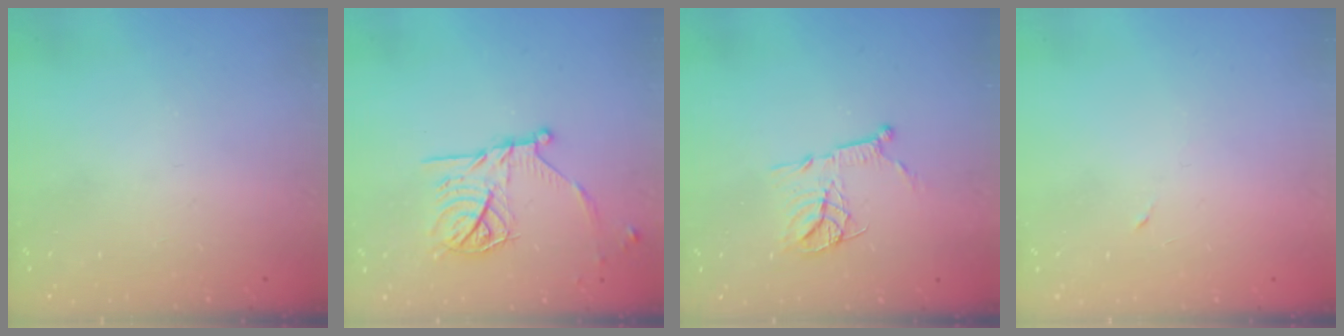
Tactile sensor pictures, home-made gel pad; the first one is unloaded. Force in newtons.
{"total": 16.4, "press": 16.4, "slide": 0.9}
{"total": 13.9, "press": 13.9, "slide": 1.2}
{"total": 3.1, "press": 2.9, "slide": 1.1}